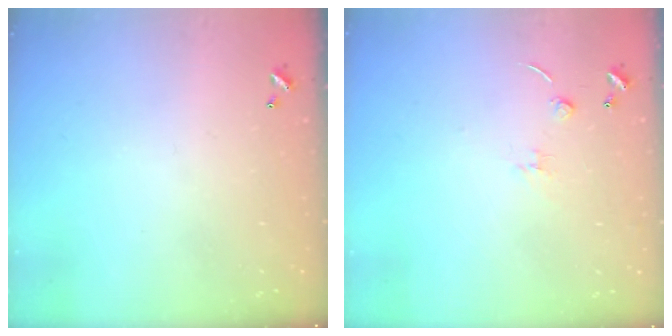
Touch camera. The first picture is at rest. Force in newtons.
{"total": 1.5, "press": 1.4, "slide": 0.5}